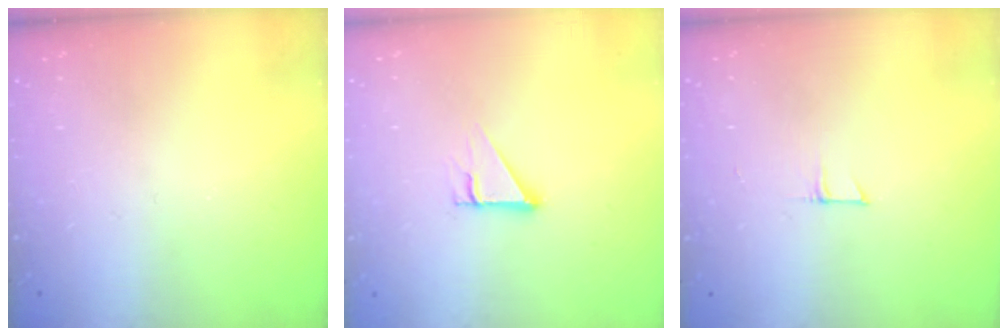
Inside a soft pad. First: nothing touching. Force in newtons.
{"total": 2.7, "press": 2.7, "slide": 0.1}
{"total": 3.9, "press": 3.9, "slide": 0.3}